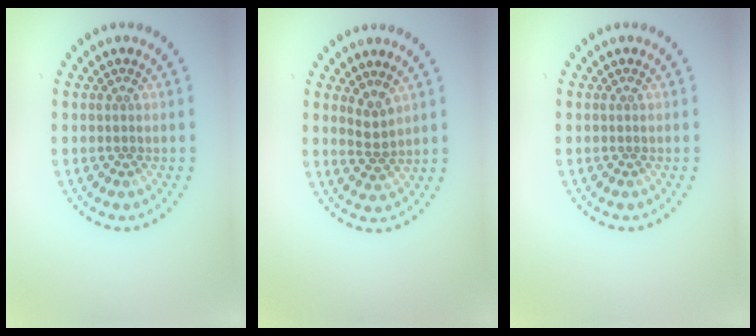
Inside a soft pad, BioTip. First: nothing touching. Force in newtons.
{"total": 1.9, "press": 1.5, "slide": 1.1}
{"total": 0.0}